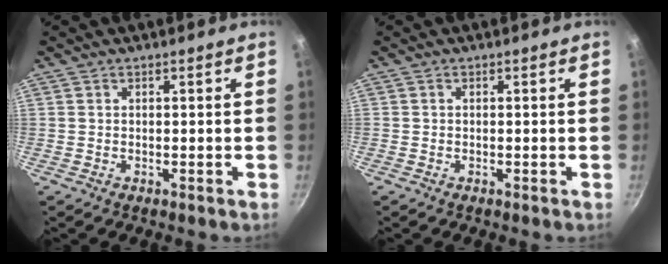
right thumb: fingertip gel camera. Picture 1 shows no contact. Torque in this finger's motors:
{"motor_torque": [0.38, 0.09, -0.44, 0.10, 0.04]}